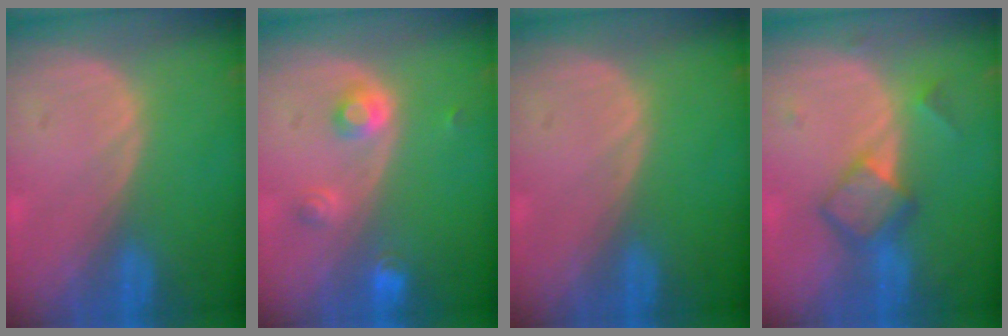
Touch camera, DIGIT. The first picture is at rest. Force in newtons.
{"total": 3.3, "press": 3.2, "slide": 1.0}
{"total": 0.0}
{"total": 6.0, "press": 5.2, "slide": 3.1}